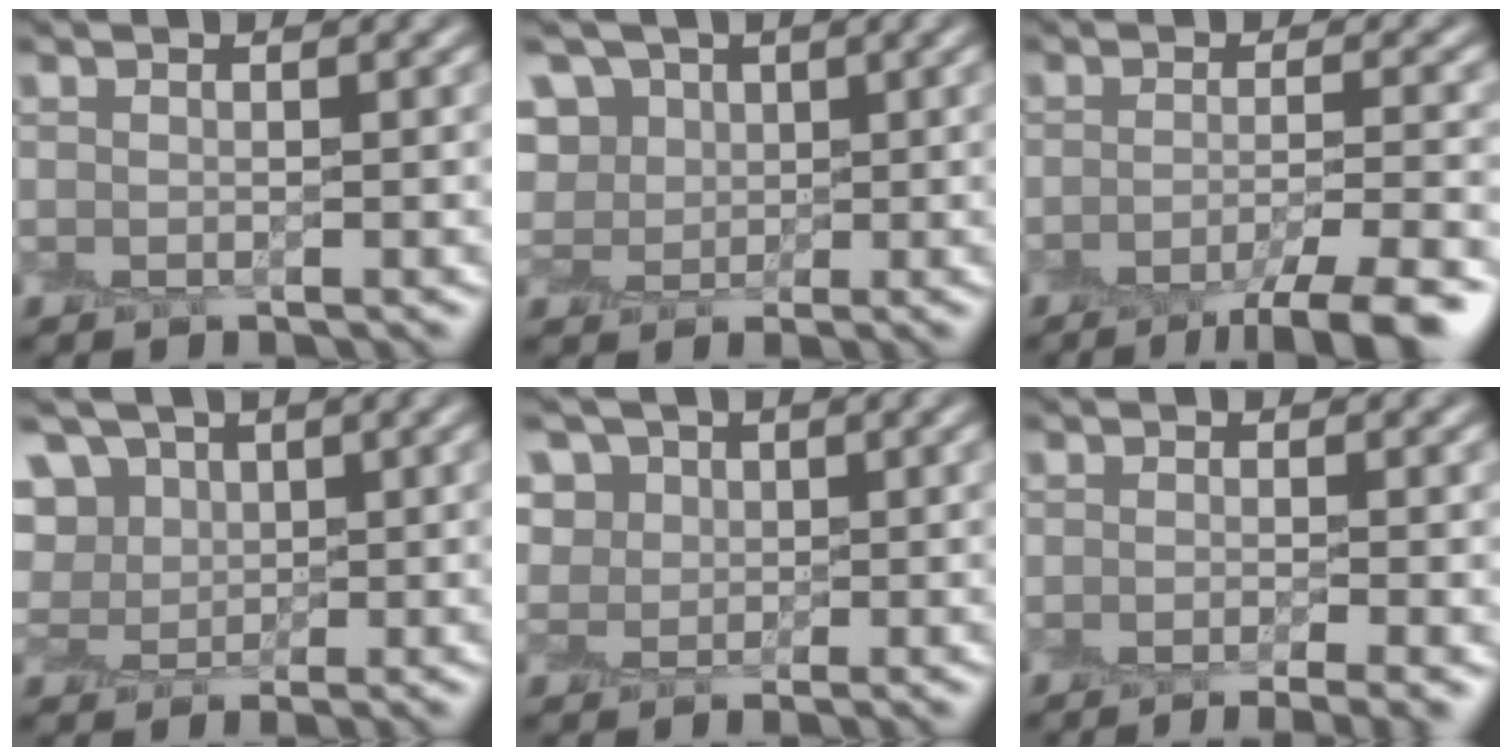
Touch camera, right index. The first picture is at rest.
{"total": 5.2, "force": [3.1, 3.7, 1.9], "torque": [-0.035, 0.021, 0.034]}
{"total": 6.2, "force": [-4.1, 1.0, 4.5], "torque": [-0.058, -0.006, -0.061]}
{"total": 5.3, "force": [3.1, 3.8, 2.0], "torque": [-0.033, 0.022, 0.037]}
{"total": 6.8, "force": [4.4, 4.7, 2.1], "torque": [-0.040, 0.020, 0.049]}
{"total": 3.4, "force": [-1.9, 0.7, 2.8], "torque": [-0.029, -0.014, -0.022]}